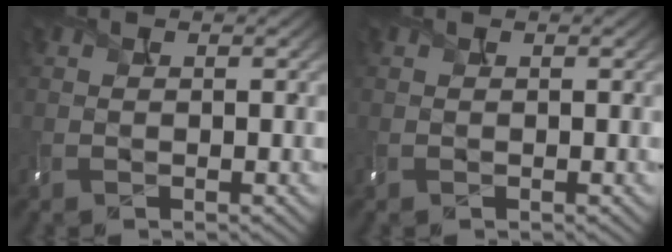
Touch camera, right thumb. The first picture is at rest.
{"total": 0.0}